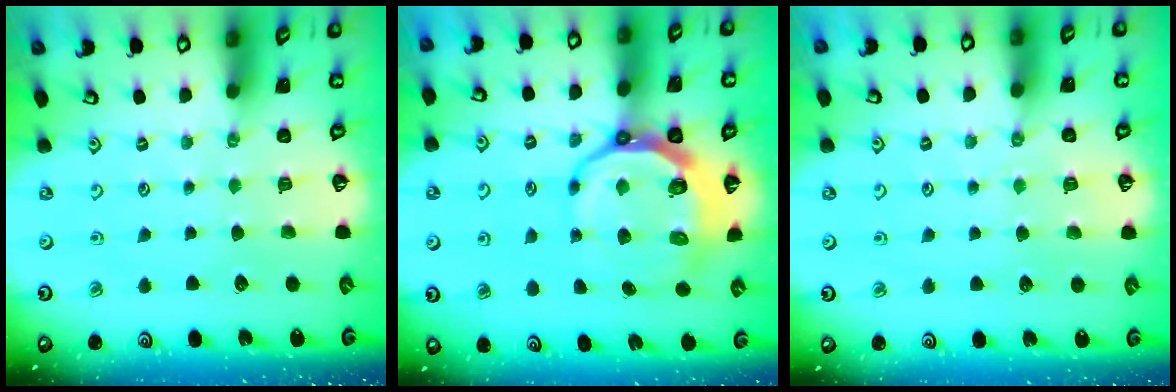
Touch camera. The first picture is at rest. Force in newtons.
{"total": 11.5, "press": 10.7, "slide": 4.2}
{"total": 3.0, "press": 3.0, "slide": 0.5}